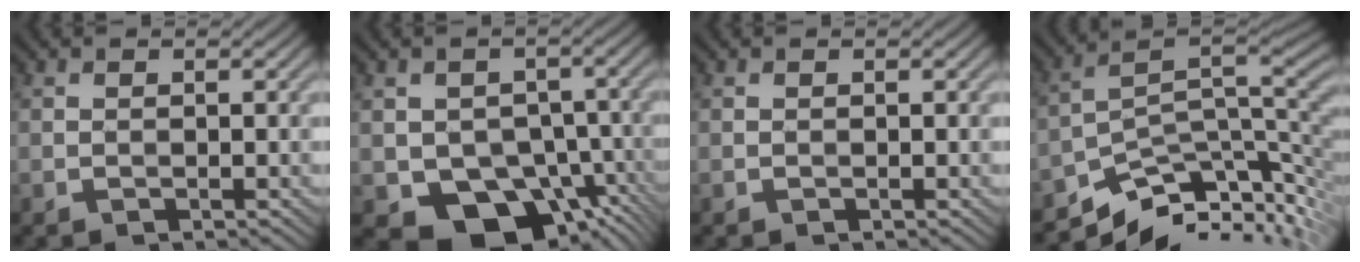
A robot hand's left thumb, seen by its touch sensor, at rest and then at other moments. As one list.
[{"total": 10.7, "force": [-4.3, 7.7, 6.2], "torque": [-0.098, -0.032, -0.062]}, {"total": 0.0}, {"total": 10.4, "force": [-5.4, 5.0, 7.3], "torque": [-0.126, -0.012, -0.085]}]